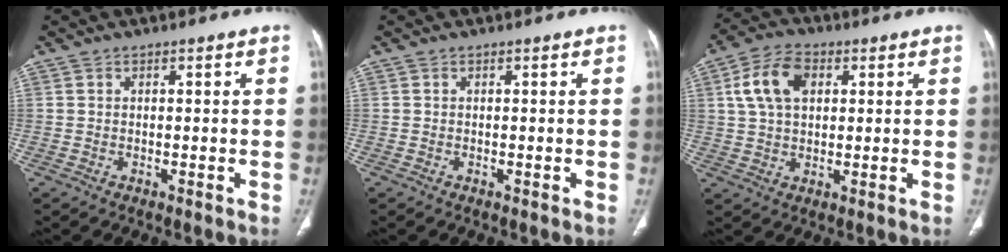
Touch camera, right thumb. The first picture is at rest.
{"total": 0.0}
{"total": 9.4, "force": [2.7, 6.0, 6.7], "torque": [-0.122, 0.010, 0.048]}